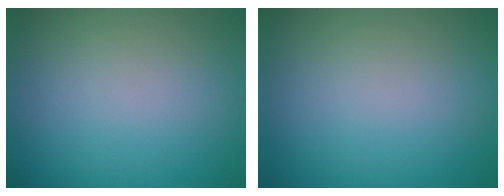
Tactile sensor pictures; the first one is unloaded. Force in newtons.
{"total": 0.0}